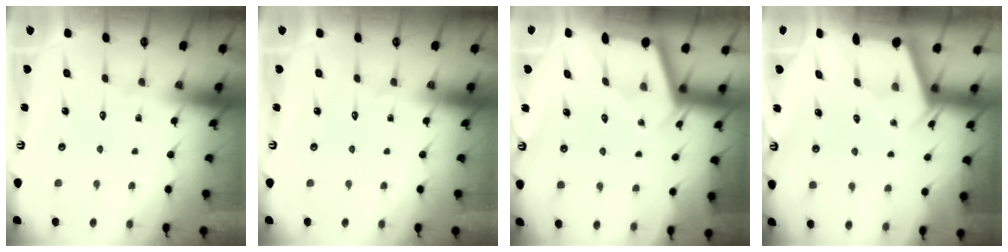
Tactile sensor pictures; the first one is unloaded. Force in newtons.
{"total": 0.0}
{"total": 2.2, "press": 2.2, "slide": 0.1}
{"total": 2.4, "press": 2.4, "slide": 0.3}